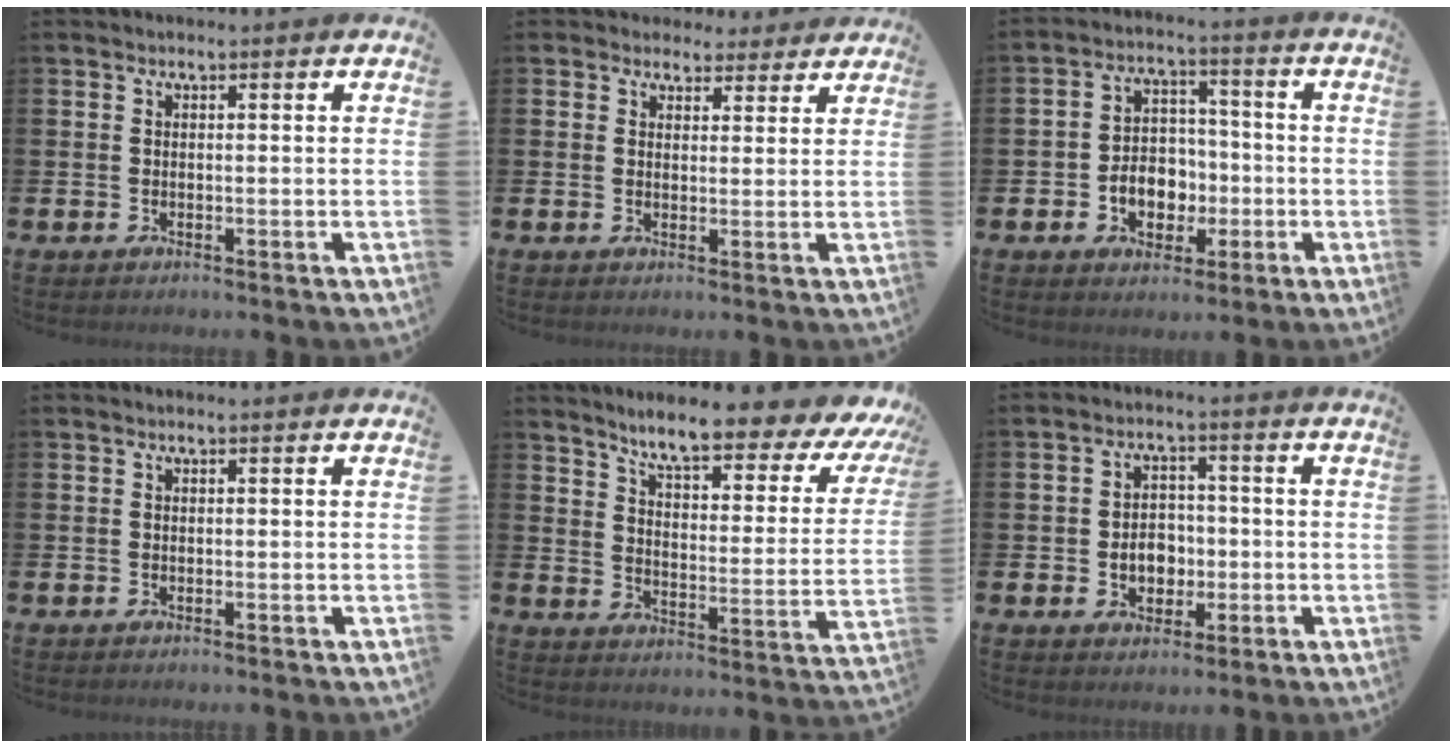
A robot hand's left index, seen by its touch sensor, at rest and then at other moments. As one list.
[{"total": 3.4, "force": [3.0, 1.6, -0.2], "torque": [0.006, -0.014, 0.051]}, {"total": 6.0, "force": [-1.6, 4.8, 3.1], "torque": [-0.042, 0.005, -0.035]}, {"total": 0.0}, {"total": 8.0, "force": [6.9, 1.1, 4.0], "torque": [-0.091, -0.055, 0.107]}, {"total": 4.4, "force": [-0.8, 3.5, 2.5], "torque": [-0.034, 0.000, -0.023]}]